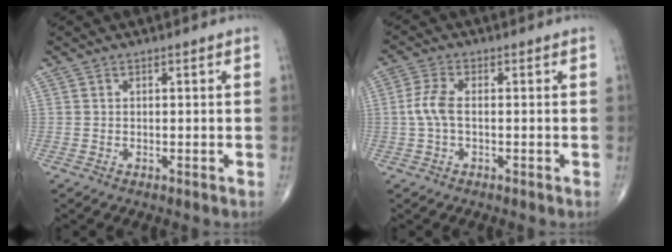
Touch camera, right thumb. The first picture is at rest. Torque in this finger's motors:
{"motor_torque": [-0.13, 0.58, 0.49, 0.00, 0.08]}